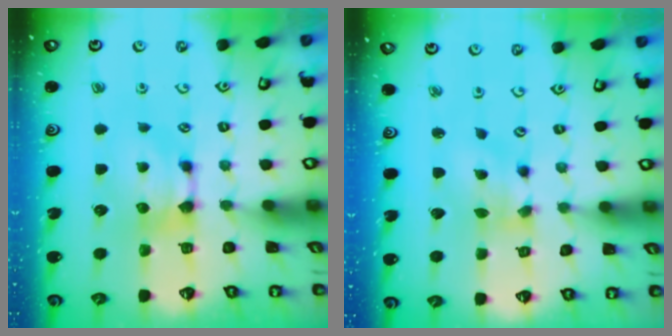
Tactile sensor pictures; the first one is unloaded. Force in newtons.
{"total": 1.7, "press": 1.0, "slide": 1.4}